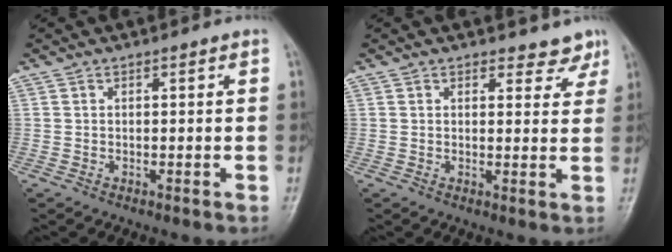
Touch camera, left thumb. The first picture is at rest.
{"total": 4.1, "force": [3.5, 2.0, 0.5], "torque": [0.022, -0.024, 0.031]}